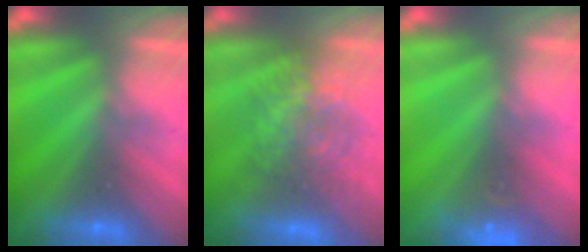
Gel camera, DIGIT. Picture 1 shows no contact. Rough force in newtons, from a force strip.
{"total": 3.6}
{"total": 3.2}